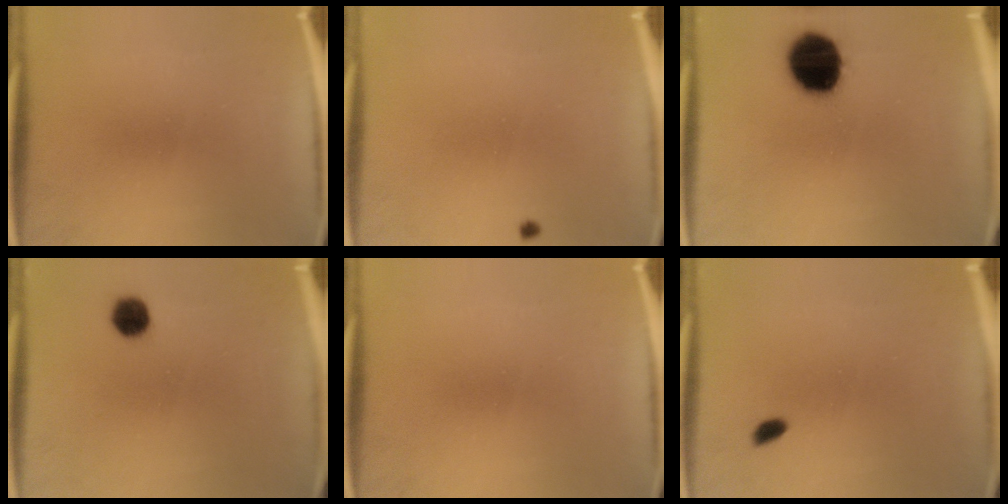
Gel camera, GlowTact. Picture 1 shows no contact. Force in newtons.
{"total": 0.5}
{"total": 16.8}
{"total": 4.7}
{"total": 0.0}
{"total": 1.4}